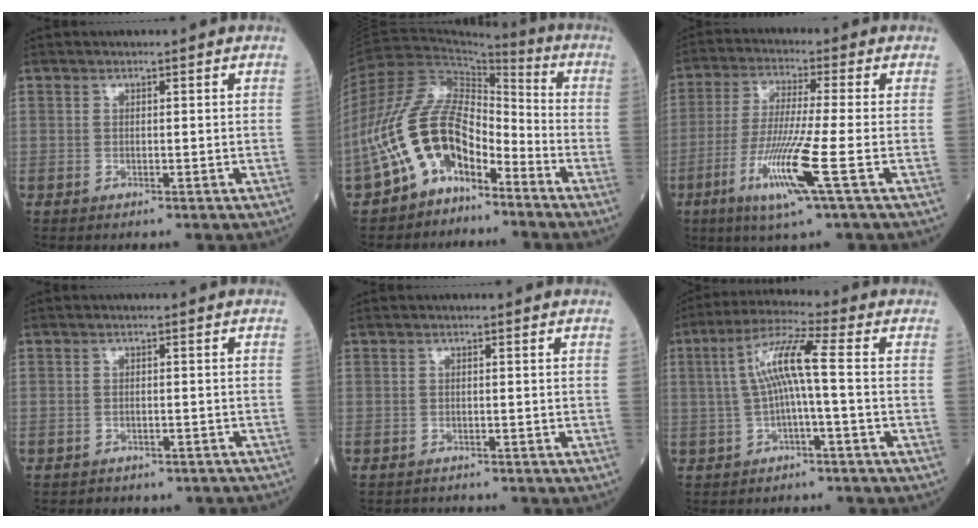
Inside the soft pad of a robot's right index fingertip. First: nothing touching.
{"total": 12.9, "force": [-7.2, 6.8, 8.3], "torque": [-0.179, 0.039, -0.134]}
{"total": 11.0, "force": [-4.1, -0.9, 10.2], "torque": [-0.207, -0.025, -0.082]}
{"total": 4.9, "force": [-4.1, 2.5, 0.9], "torque": [-0.011, 0.016, -0.040]}
{"total": 1.5, "force": [-1.4, 0.4, 0.0], "torque": [-0.002, -0.003, -0.019]}
{"total": 7.9, "force": [0.1, -0.1, 7.9], "torque": [-0.156, 0.025, 0.002]}